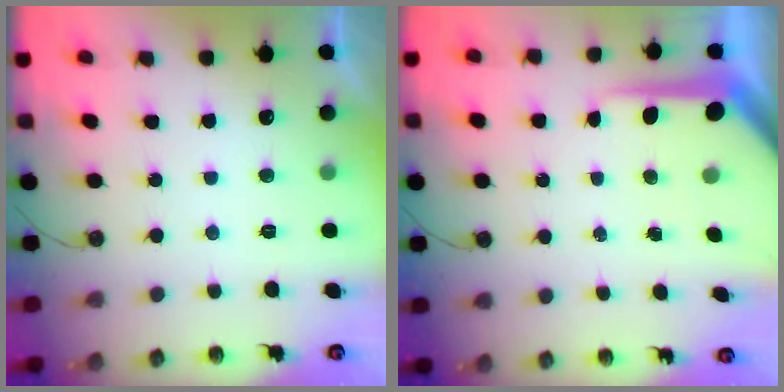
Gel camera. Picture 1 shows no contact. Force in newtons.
{"total": 8.1, "press": 8.1, "slide": 0.7}